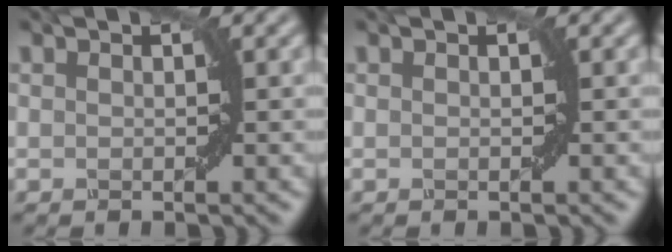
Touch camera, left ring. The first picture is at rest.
{"total": 0.0}